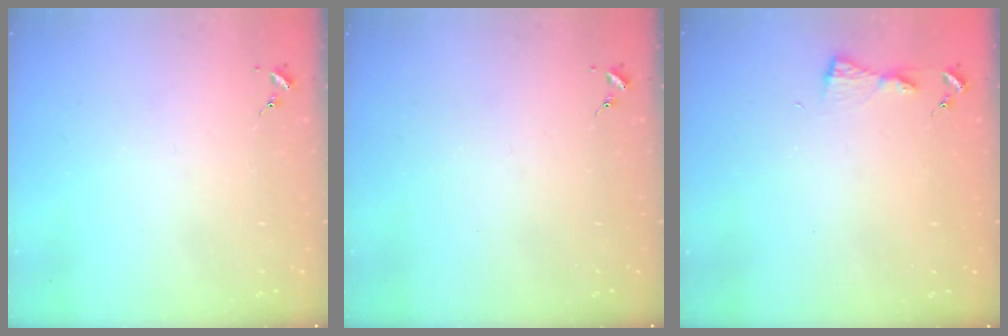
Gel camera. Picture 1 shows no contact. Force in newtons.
{"total": 0.0}
{"total": 3.9, "press": 3.9, "slide": 0.4}